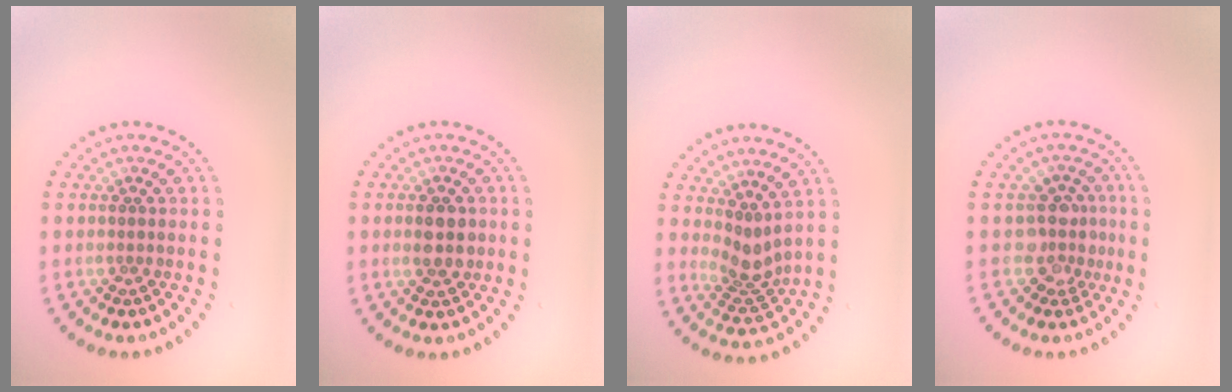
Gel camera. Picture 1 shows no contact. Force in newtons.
{"total": 2.5, "press": 2.4, "slide": 0.2}
{"total": 2.6, "press": 1.9, "slide": 1.7}
{"total": 2.9, "press": 2.2, "slide": 1.8}